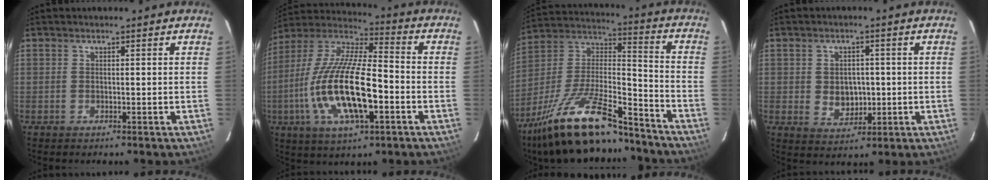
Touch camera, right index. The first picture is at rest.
{"total": 20.4, "force": [-5.4, 6.6, 18.6], "torque": [-0.375, -0.015, -0.102]}
{"total": 23.7, "force": [-17.8, 6.6, 14.3], "torque": [-0.275, -0.012, -0.298]}
{"total": 5.5, "force": [-0.3, 4.6, 3.1], "torque": [-0.055, -0.001, 0.007]}